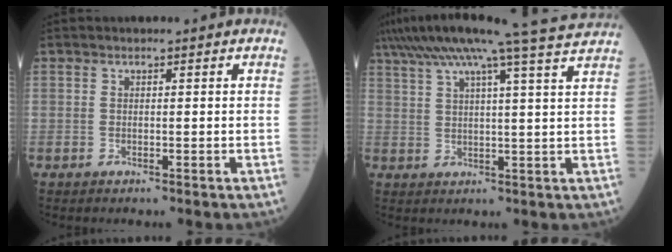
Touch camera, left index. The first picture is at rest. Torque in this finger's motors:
{"motor_torque": [1.02, -1.12, 0.61, 0.20]}